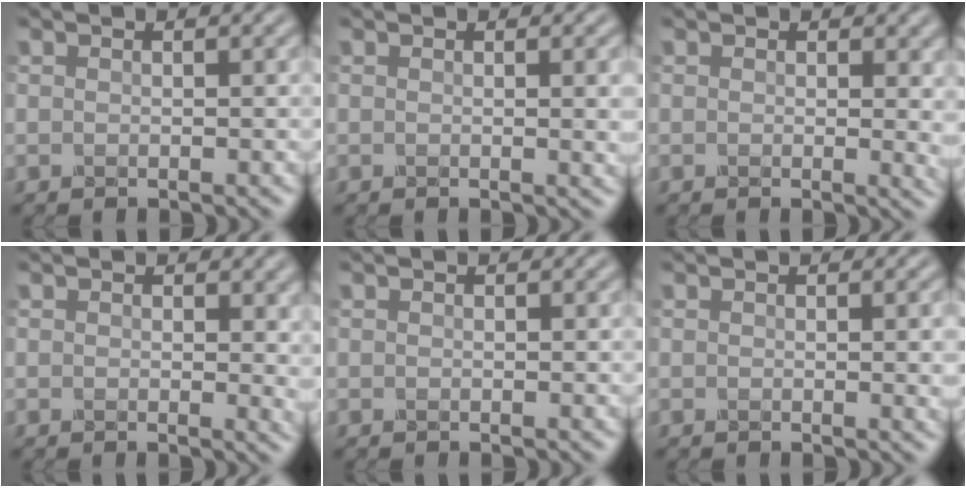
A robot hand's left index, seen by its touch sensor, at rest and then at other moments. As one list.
[{"total": 2.7, "force": [-0.2, 1.3, 2.4], "torque": [-0.019, 0.003, -0.007]}, {"total": 3.3, "force": [0.0, 1.8, 2.7], "torque": [-0.028, 0.000, -0.003]}, {"total": 3.2, "force": [0.1, 1.9, 2.5], "torque": [-0.021, 0.002, -0.002]}, {"total": 0.0}, {"total": 2.4, "force": [-0.3, 1.2, 2.1], "torque": [-0.016, 0.003, -0.008]}]